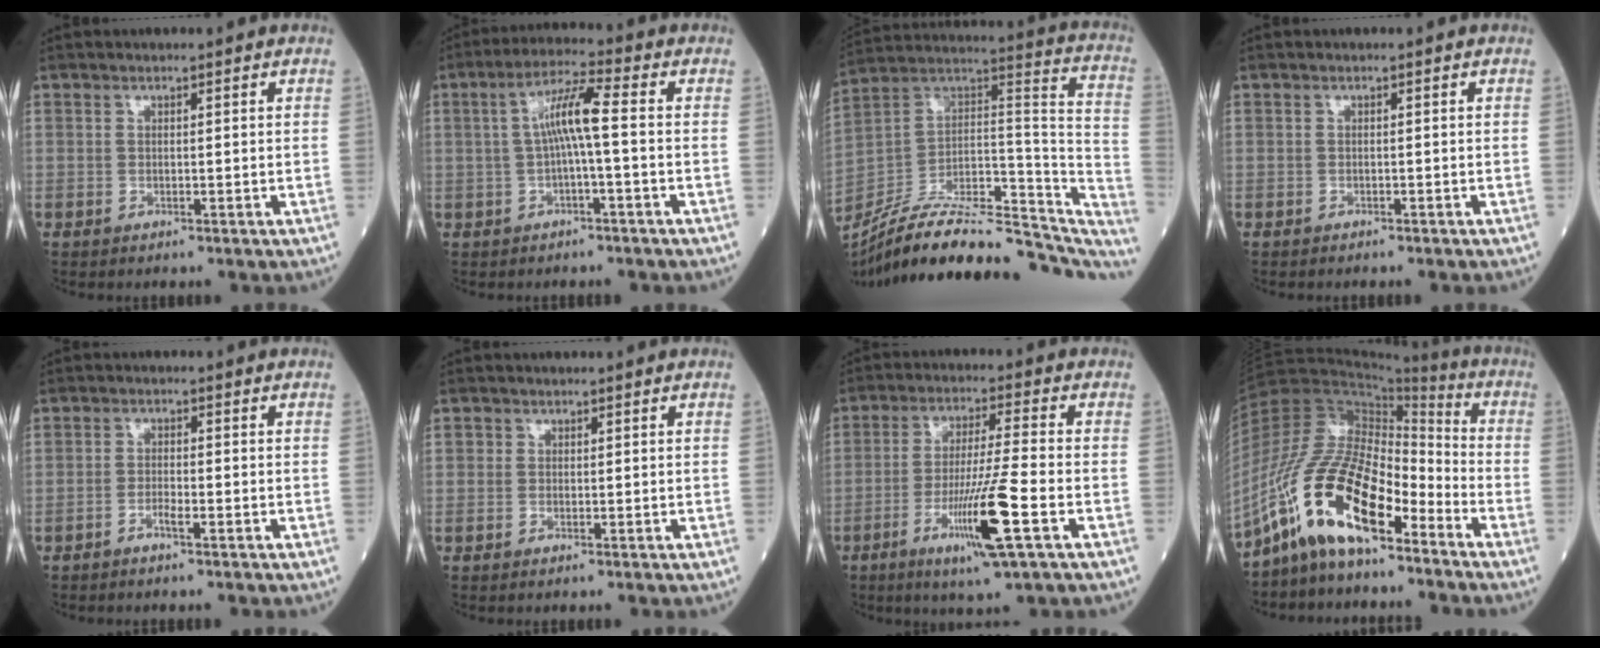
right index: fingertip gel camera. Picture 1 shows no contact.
{"total": 6.4, "force": [0.0, 0.3, 6.4], "torque": [-0.119, 0.021, -0.001]}
{"total": 28.5, "force": [-23.1, 8.1, 14.5], "torque": [-0.203, 0.025, -0.351]}
{"total": 0.8, "force": [-0.7, 0.2, 0.2], "torque": [-0.008, 0.000, -0.012]}
{"total": 1.7, "force": [-1.2, 0.2, 1.2], "torque": [-0.022, 0.003, -0.023]}
{"total": 0.6, "force": [0.0, 0.6, 0.0], "torque": [0.003, 0.003, -0.003]}
{"total": 11.3, "force": [-4.5, -0.8, 10.3], "torque": [-0.195, -0.021, -0.079]}
{"total": 15.7, "force": [-9.6, 5.2, 11.2], "torque": [-0.233, 0.018, -0.181]}